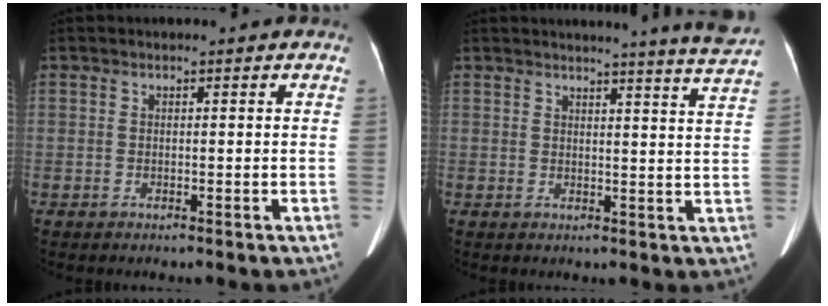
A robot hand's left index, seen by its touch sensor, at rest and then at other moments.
{"total": 8.5, "force": [8.0, -2.1, 2.0], "torque": [-0.029, -0.055, 0.078]}